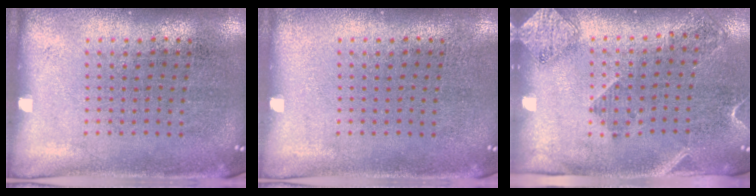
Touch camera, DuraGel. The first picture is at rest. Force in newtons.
{"total": 0.0}
{"total": 1.8, "press": 1.5, "slide": 1.1}